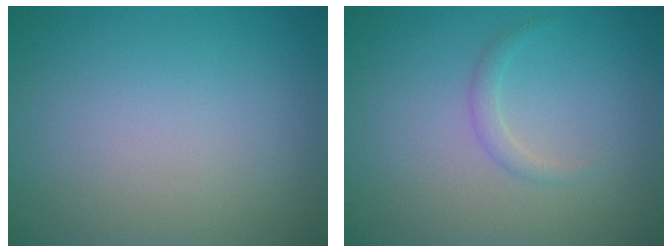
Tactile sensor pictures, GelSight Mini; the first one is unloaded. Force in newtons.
{"total": 1.0, "press": 1.0, "slide": 0.1}